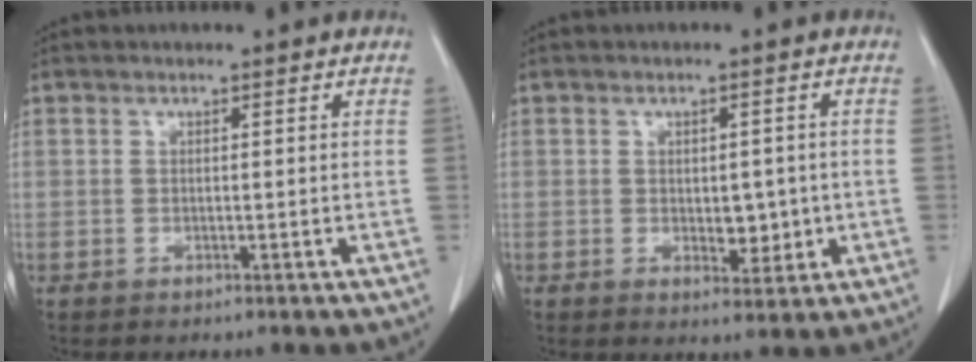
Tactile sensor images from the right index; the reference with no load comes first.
{"total": 4.1, "force": [-0.4, 2.4, 3.4], "torque": [-0.038, -0.002, 0.004]}